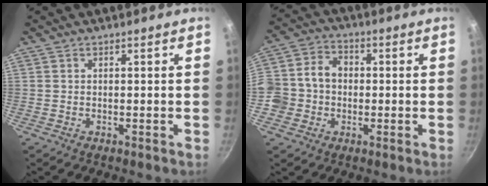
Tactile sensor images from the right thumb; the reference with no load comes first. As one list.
[{"total": 9.6, "force": [-0.9, 8.3, 4.7], "torque": [-0.055, 0.023, -0.033]}]